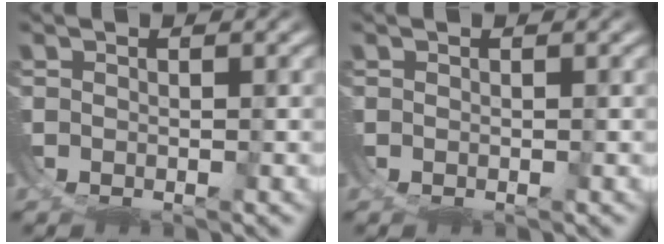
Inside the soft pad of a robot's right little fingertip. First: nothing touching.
{"total": 0.0}